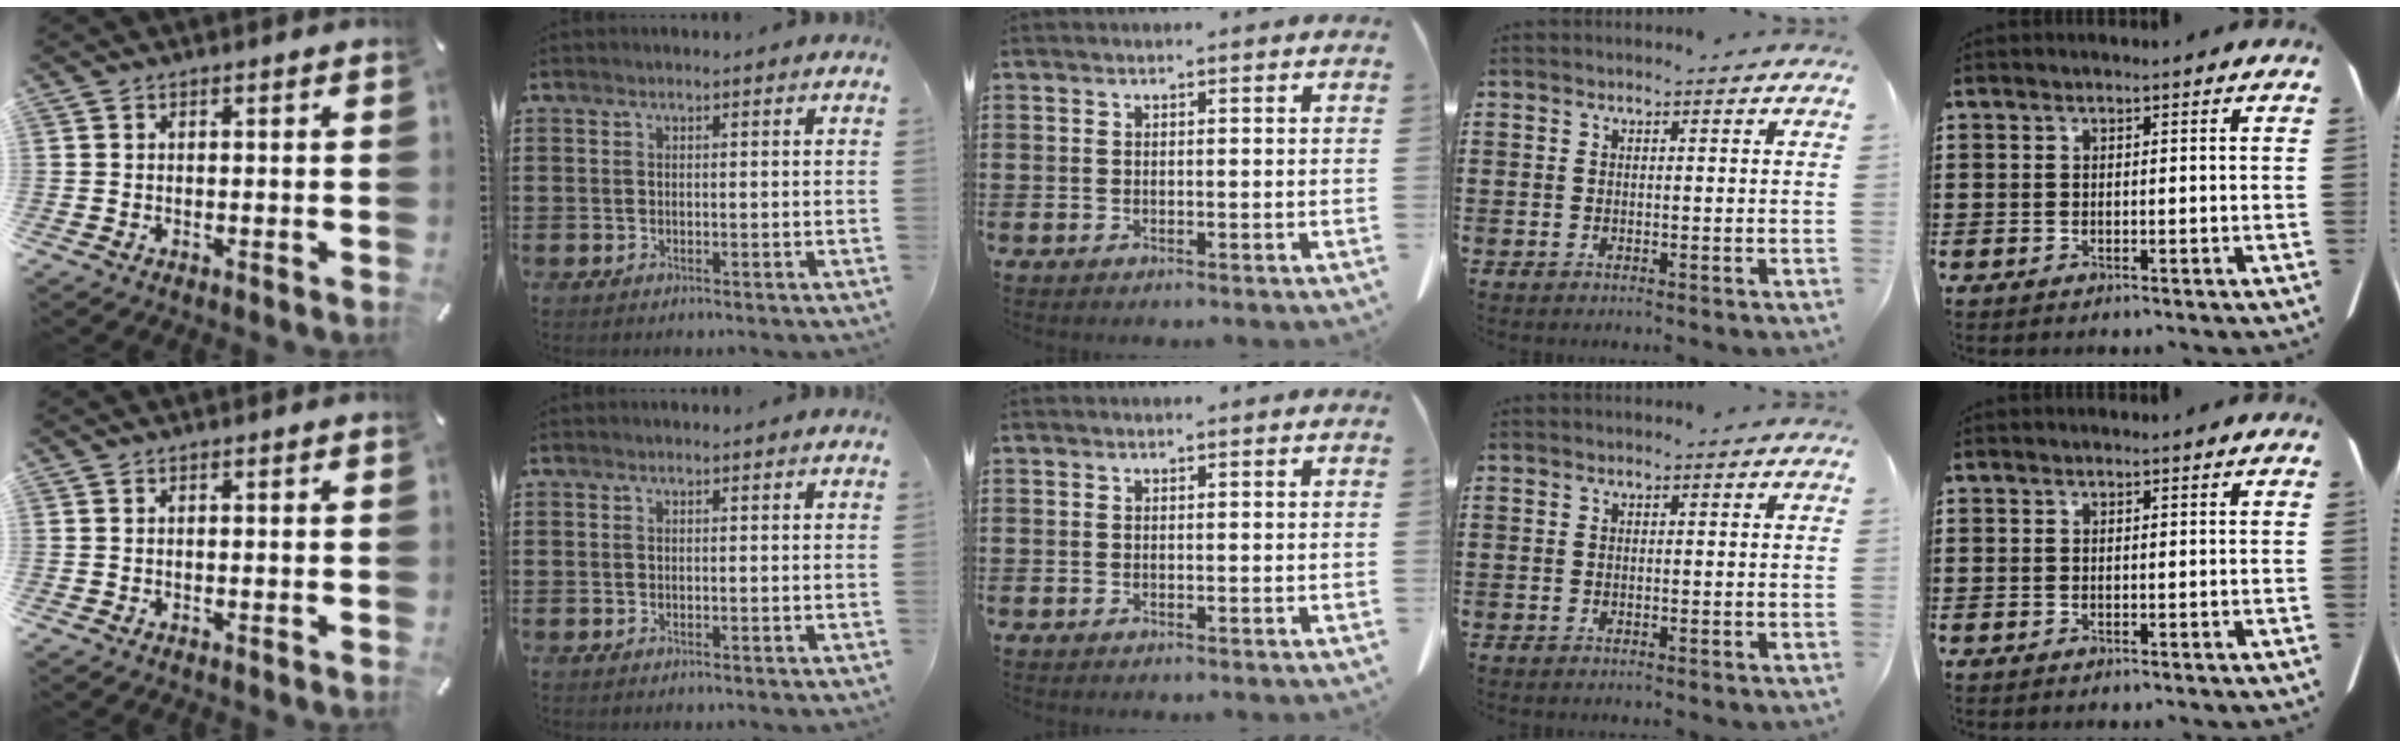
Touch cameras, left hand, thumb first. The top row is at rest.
{}